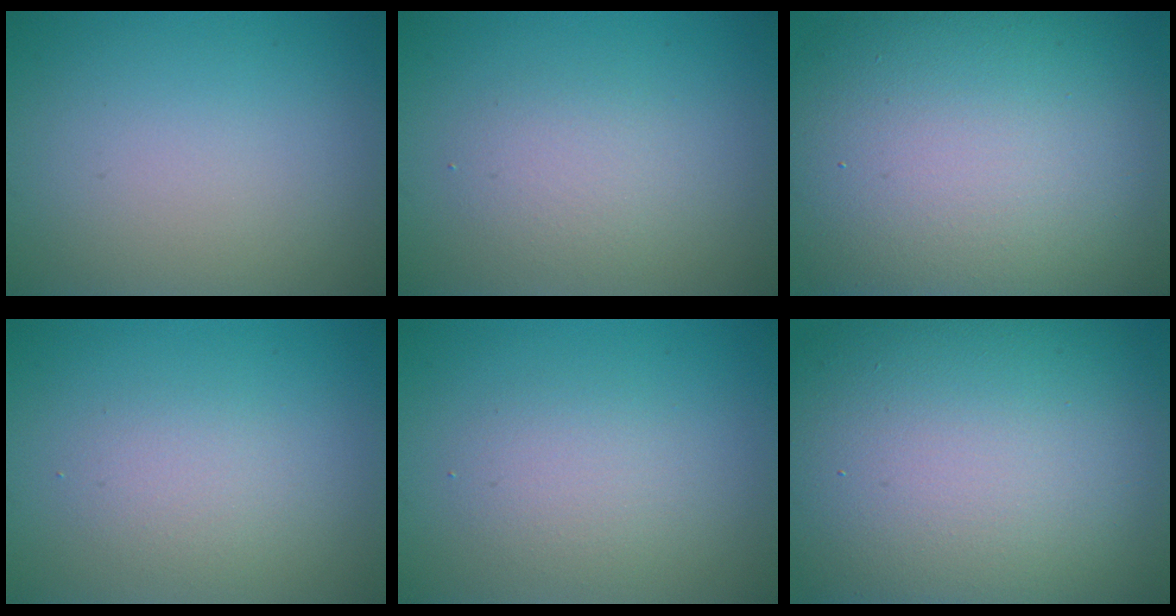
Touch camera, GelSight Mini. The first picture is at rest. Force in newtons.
{"total": 2.2, "press": 2.2, "slide": 0.1}
{"total": 17.9, "press": 17.9, "slide": 1.1}
{"total": 1.8, "press": 1.8, "slide": 0.0}
{"total": 2.4, "press": 2.4, "slide": 0.0}
{"total": 19.2, "press": 19.1, "slide": 0.9}